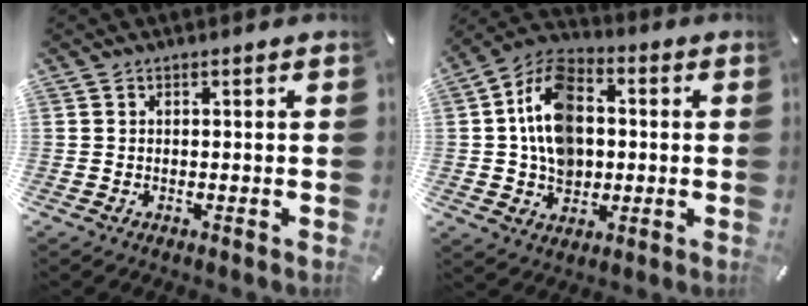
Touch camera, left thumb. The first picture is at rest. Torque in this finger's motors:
{"motor_torque": [2.02, 2.12, 0.54, 0.11, 0.15]}